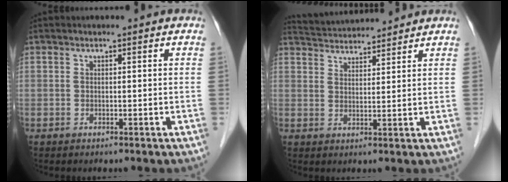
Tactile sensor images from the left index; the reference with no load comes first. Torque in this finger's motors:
{"motor_torque": [-0.63, -0.76, 0.14, 0.02]}